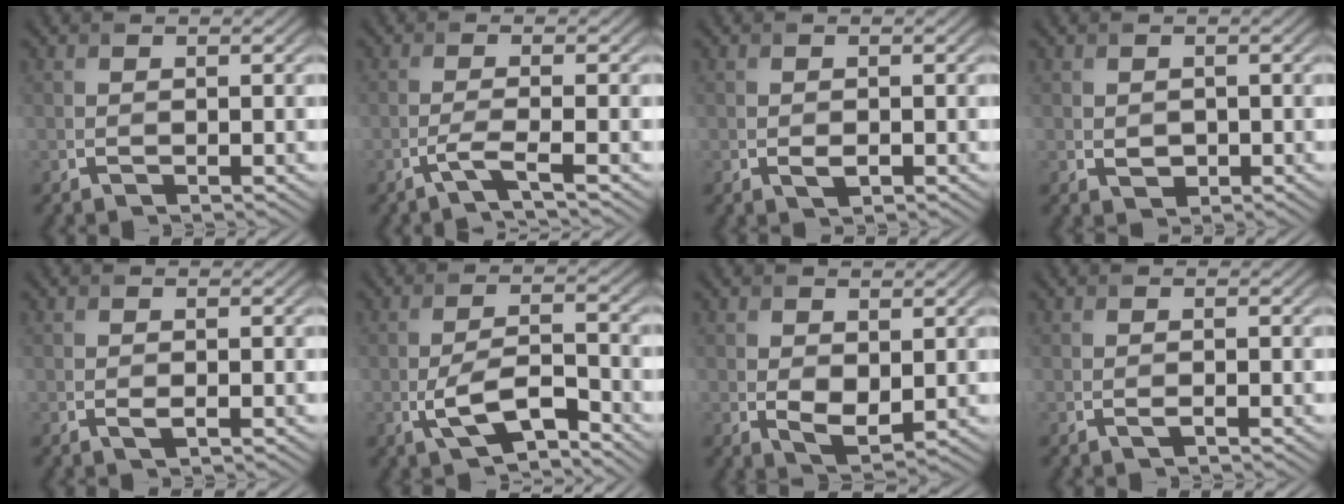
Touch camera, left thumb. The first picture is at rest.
{"total": 2.5, "force": [-1.4, 0.1, 2.1], "torque": [-0.033, 0.008, -0.046]}
{"total": 1.3, "force": [-0.5, 0.7, 0.9], "torque": [-0.018, -0.003, -0.008]}
{"total": 1.2, "force": [-0.1, 1.0, 0.6], "torque": [-0.015, -0.007, 0.002]}
{"total": 0.9, "force": [-0.4, 0.3, 0.7], "torque": [-0.017, -0.004, -0.005]}
{"total": 6.1, "force": [-3.0, 2.2, 4.8], "torque": [-0.104, -0.001, -0.060]}
{"total": 3.3, "force": [0.3, 2.0, 2.6], "torque": [-0.054, -0.010, 0.012]}
{"total": 0.7, "force": [-0.4, 0.1, 0.5], "torque": [-0.011, -0.001, -0.007]}